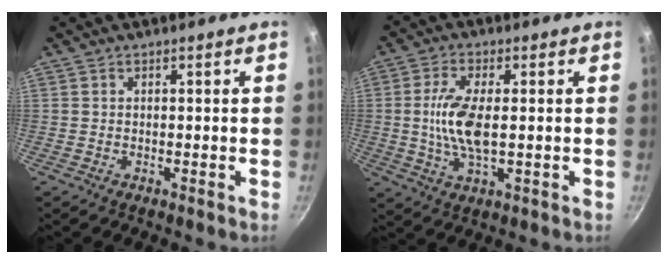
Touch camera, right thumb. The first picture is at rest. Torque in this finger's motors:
{"motor_torque": [1.59, 1.59, 1.42, -0.85, 0.15]}